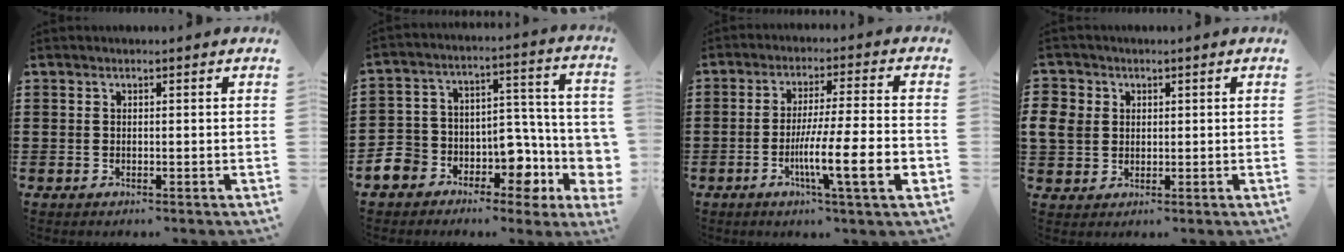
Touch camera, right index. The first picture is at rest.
{"total": 8.8, "force": [-3.9, 7.0, 3.7], "torque": [-0.072, -0.007, -0.062]}
{"total": 11.8, "force": [-3.9, 1.2, 11.1], "torque": [-0.210, -0.015, -0.073]}
{"total": 4.5, "force": [0.8, 4.1, 1.6], "torque": [-0.060, 0.007, 0.010]}